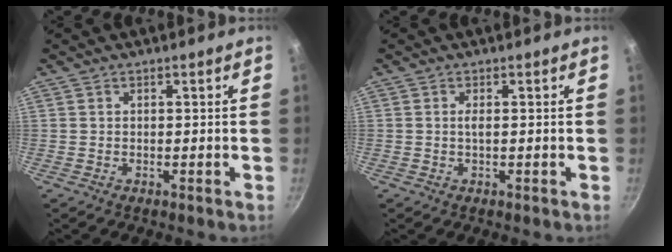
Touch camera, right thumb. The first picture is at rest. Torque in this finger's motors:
{"motor_torque": [0.63, 0.13, 0.62, -0.11, 0.01]}